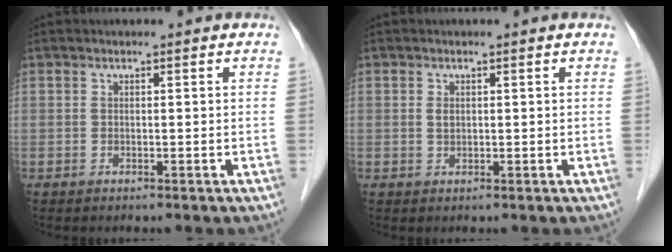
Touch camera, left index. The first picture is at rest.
{"total": 1.0, "force": [0.2, 0.7, 0.6], "torque": [-0.013, 0.004, 0.006]}